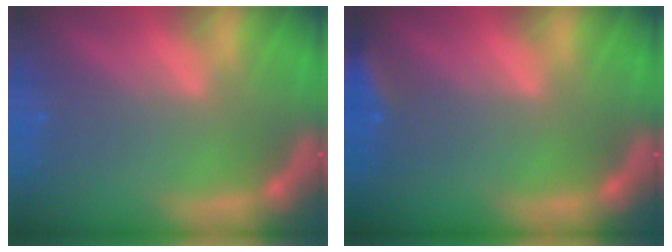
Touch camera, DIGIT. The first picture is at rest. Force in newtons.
{"total": 2.9}